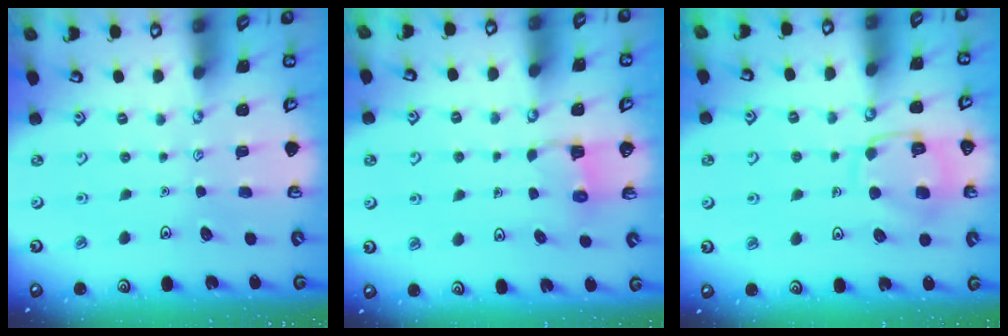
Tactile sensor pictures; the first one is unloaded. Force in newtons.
{"total": 2.9, "press": 2.9, "slide": 0.3}
{"total": 11.7, "press": 11.7, "slide": 0.7}